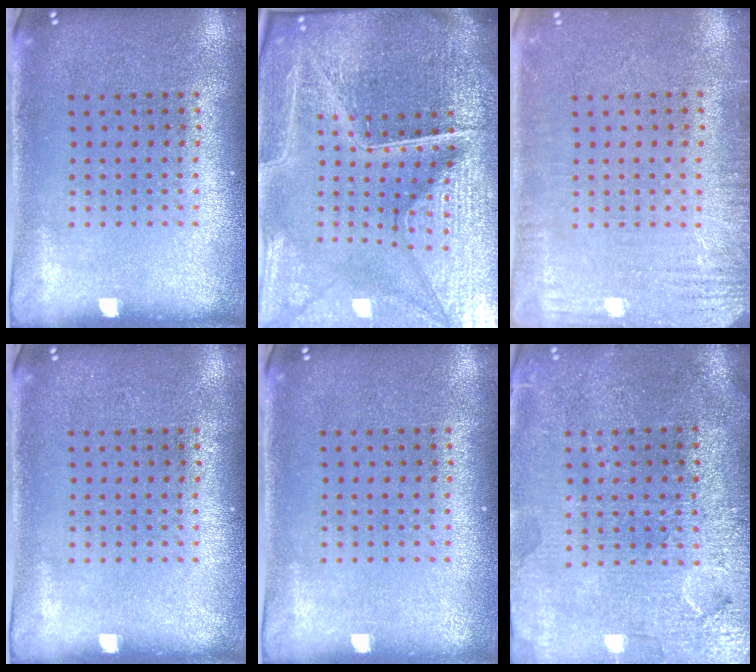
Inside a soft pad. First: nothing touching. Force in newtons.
{"total": 7.0, "press": 6.2, "slide": 3.3}
{"total": 2.9, "press": 2.9, "slide": 0.4}
{"total": 0.0}
{"total": 0.0}
{"total": 3.6, "press": 3.4, "slide": 1.4}